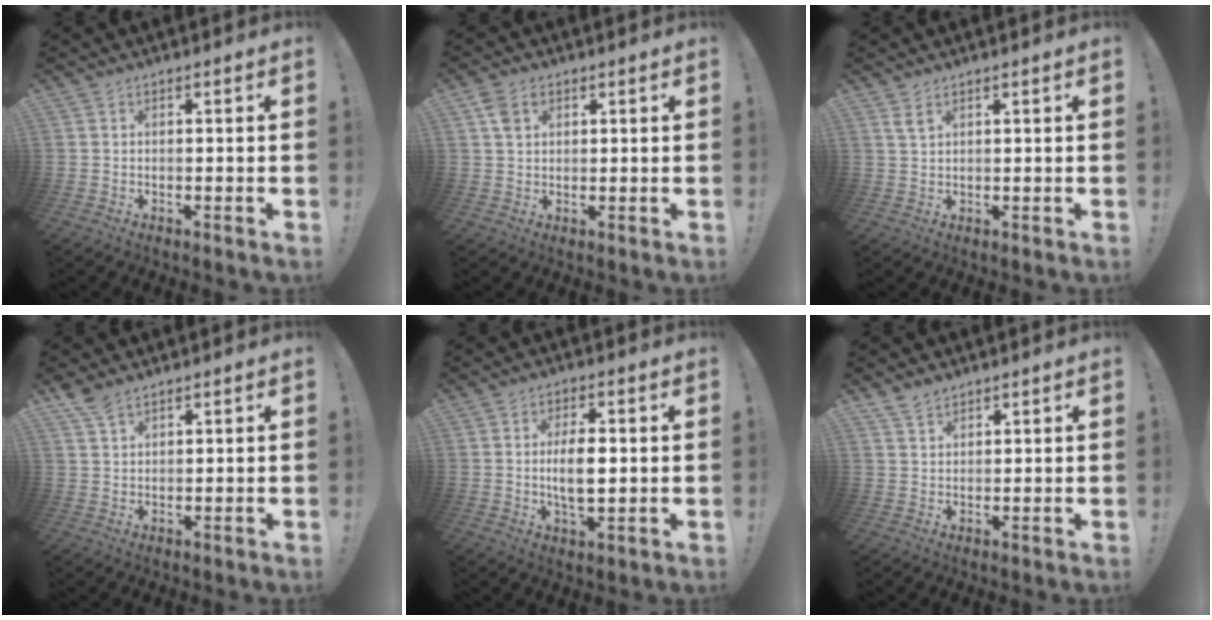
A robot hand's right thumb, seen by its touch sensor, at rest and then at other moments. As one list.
[{"total": 4.7, "force": [2.0, 3.3, 2.7], "torque": [-0.036, -0.001, 0.038]}, {"total": 2.5, "force": [1.7, 0.9, 1.6], "torque": [-0.025, -0.005, 0.029]}, {"total": 4.1, "force": [3.4, 1.2, 2.0], "torque": [-0.038, -0.018, 0.062]}, {"total": 7.9, "force": [0.2, 3.3, 7.1], "torque": [-0.127, -0.008, -0.005]}, {"total": 3.8, "force": [3.2, 1.7, 1.1], "torque": [-0.014, -0.022, 0.059]}]